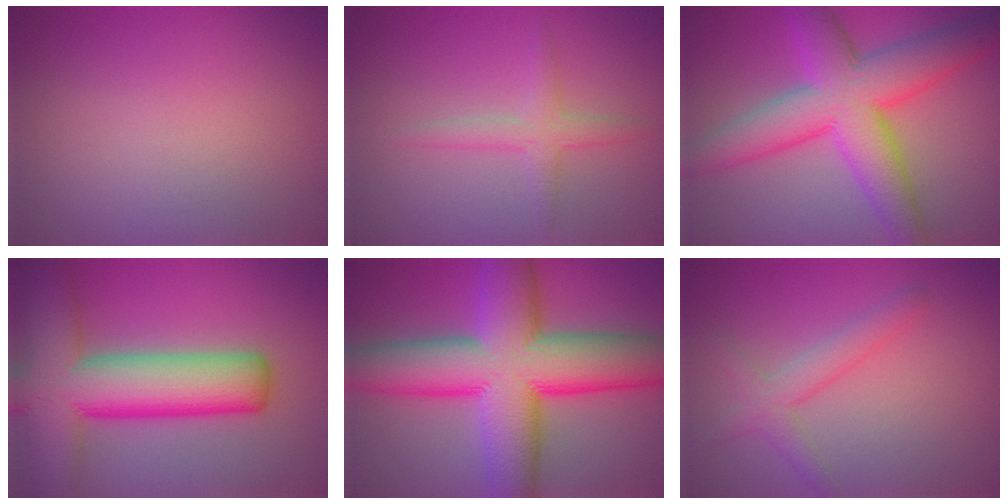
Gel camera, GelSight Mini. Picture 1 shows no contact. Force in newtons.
{"total": 2.2, "press": 2.2, "slide": 0.1}
{"total": 9.5, "press": 9.5, "slide": 0.1}
{"total": 13.0, "press": 13.0, "slide": 0.7}
{"total": 14.8, "press": 14.8, "slide": 0.4}
{"total": 2.7, "press": 2.7, "slide": 0.1}